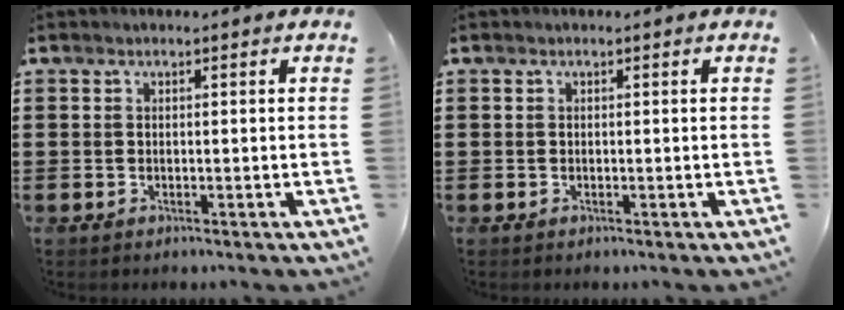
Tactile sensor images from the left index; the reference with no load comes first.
{"total": 0.0}